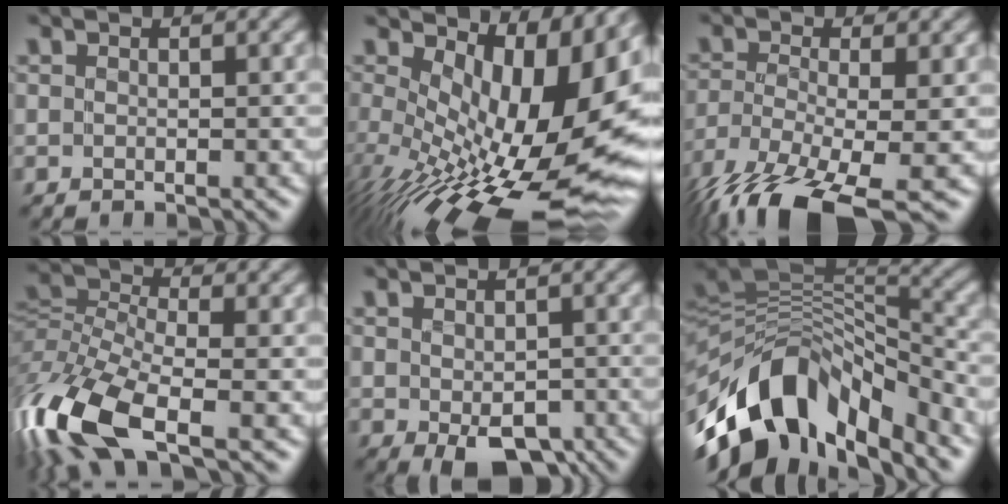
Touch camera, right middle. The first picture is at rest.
{"total": 16.4, "force": [-0.4, 7.6, 14.6], "torque": [-0.205, -0.023, 0.010]}
{"total": 10.2, "force": [-7.0, 2.8, 6.8], "torque": [-0.141, -0.019, -0.132]}
{"total": 11.2, "force": [-5.4, 4.6, 8.7], "torque": [-0.198, -0.004, -0.113]}
{"total": 5.3, "force": [-2.5, 3.0, 3.6], "torque": [-0.063, -0.019, -0.028]}
{"total": 12.4, "force": [-6.3, 7.2, 8.0], "torque": [-0.143, 0.019, -0.117]}